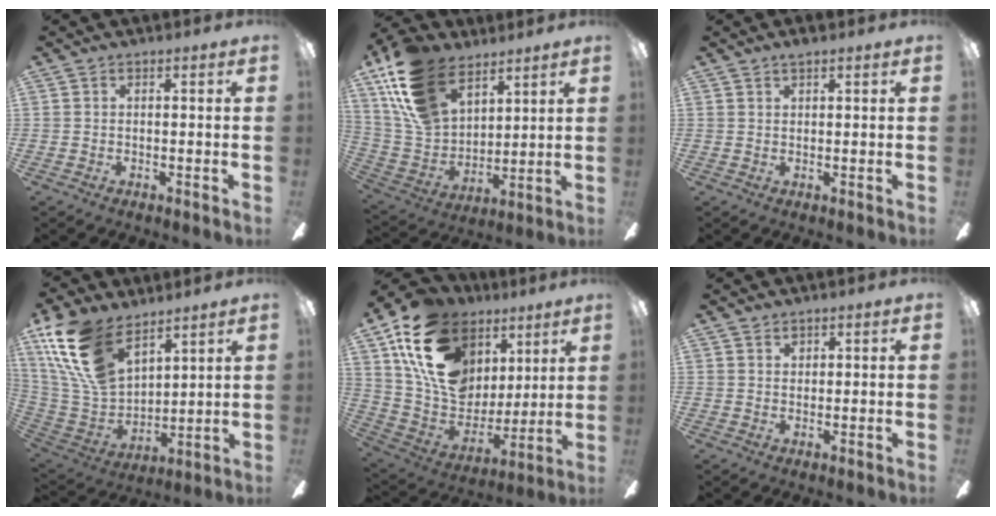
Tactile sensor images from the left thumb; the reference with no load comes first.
{"total": 18.6, "force": [12.1, 10.9, 9.0], "torque": [-0.214, -0.049, 0.230]}
{"total": 1.4, "force": [1.2, 0.3, 0.6], "torque": [-0.013, 0.000, 0.023]}
{"total": 20.2, "force": [12.2, 10.8, 11.9], "torque": [-0.301, -0.056, 0.226]}
{"total": 21.9, "force": [10.6, 15.4, 11.3], "torque": [-0.206, -0.039, 0.203]}
{"total": 1.4, "force": [1.0, 0.9, 0.2], "torque": [0.004, -0.003, 0.018]}